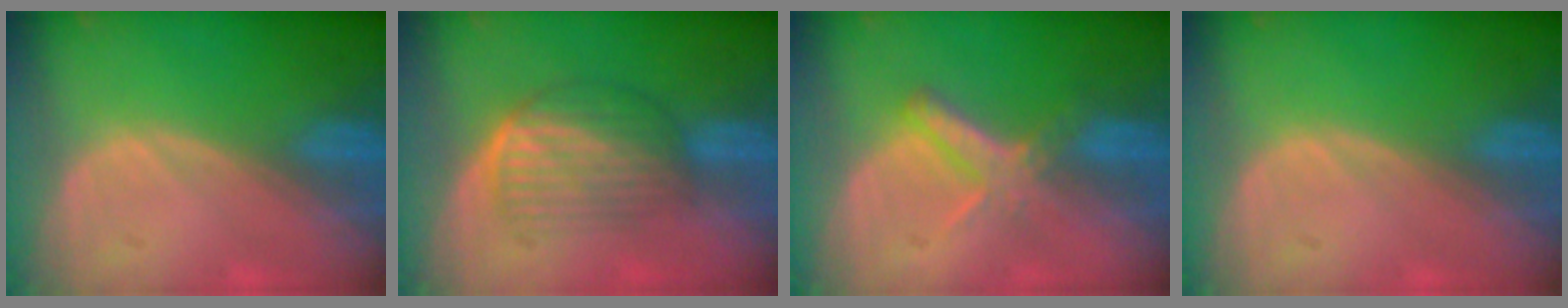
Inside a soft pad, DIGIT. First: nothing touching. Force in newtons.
{"total": 7.0, "press": 5.9, "slide": 3.8}
{"total": 5.5, "press": 4.9, "slide": 2.5}
{"total": 0.0}